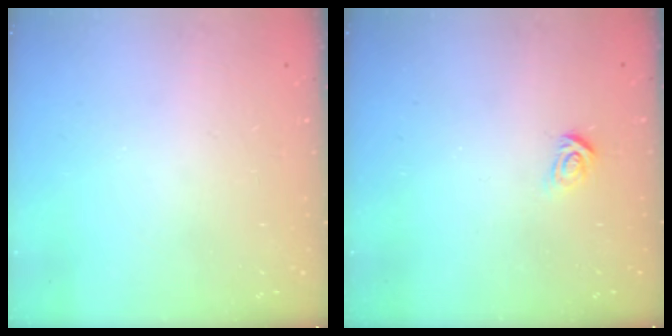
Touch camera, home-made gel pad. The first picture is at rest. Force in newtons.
{"total": 3.2, "press": 3.2, "slide": 0.2}